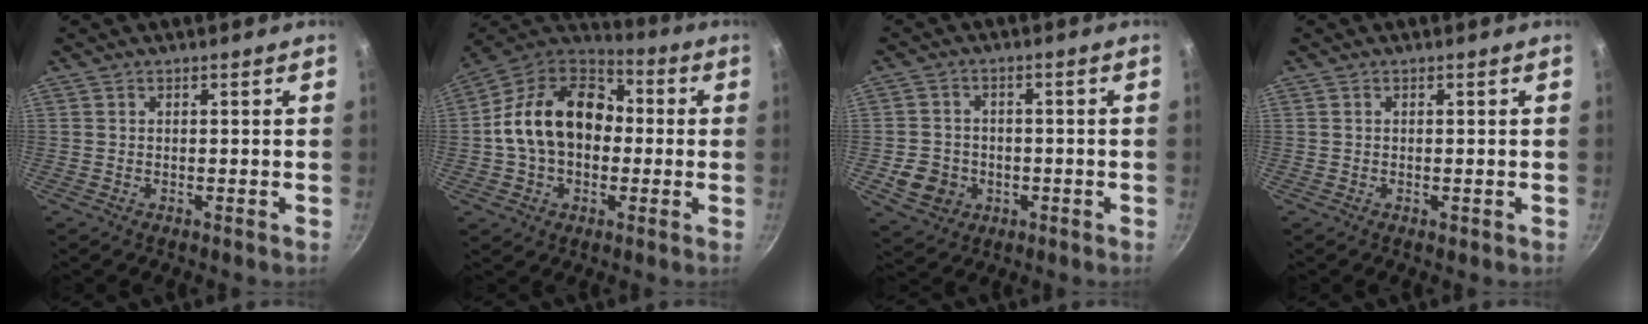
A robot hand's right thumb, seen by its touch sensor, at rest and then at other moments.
{"total": 19.7, "force": [0.4, 14.3, 13.5], "torque": [-0.207, 0.046, -0.006]}
{"total": 7.6, "force": [-1.9, 6.6, 3.2], "torque": [-0.043, 0.019, -0.025]}
{"total": 0.7, "force": [-0.1, 0.4, 0.5], "torque": [-0.005, 0.001, -0.002]}